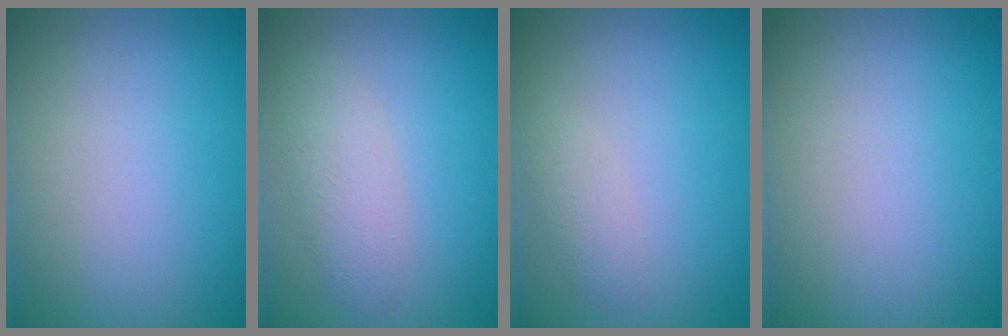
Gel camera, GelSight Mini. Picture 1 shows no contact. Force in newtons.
{"total": 2.4, "press": 2.4, "slide": 0.1}
{"total": 1.4, "press": 1.4, "slide": 0.1}
{"total": 0.0}